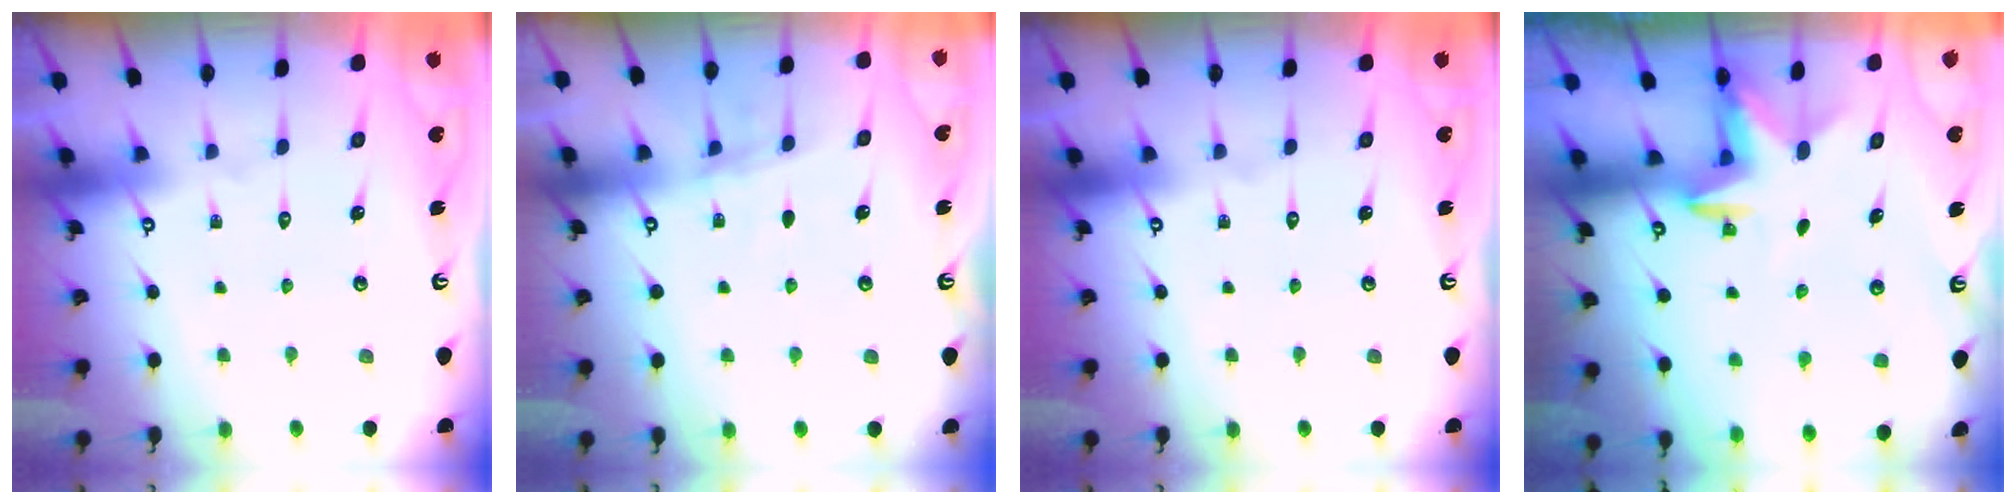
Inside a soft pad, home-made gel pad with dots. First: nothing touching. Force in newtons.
{"total": 5.6, "press": 5.5, "slide": 1.3}
{"total": 0.0}
{"total": 2.9, "press": 2.9, "slide": 0.5}